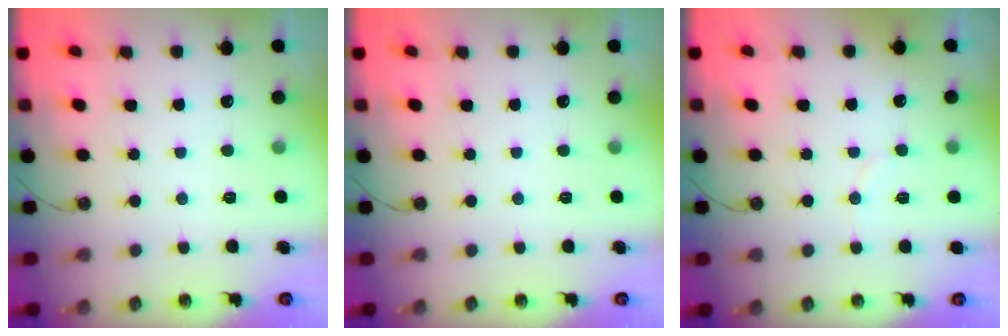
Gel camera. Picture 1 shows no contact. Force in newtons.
{"total": 0.0}
{"total": 5.3, "press": 5.2, "slide": 1.1}